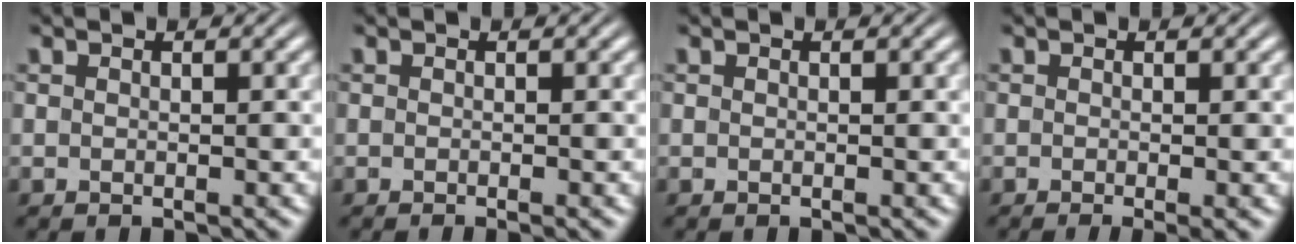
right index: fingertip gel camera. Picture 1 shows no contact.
{"total": 0.9, "force": [-0.8, 0.1, 0.4], "torque": [-0.004, 0.003, -0.015]}
{"total": 0.0}
{"total": 1.9, "force": [-1.3, 0.4, 1.3], "torque": [-0.013, -0.003, -0.022]}